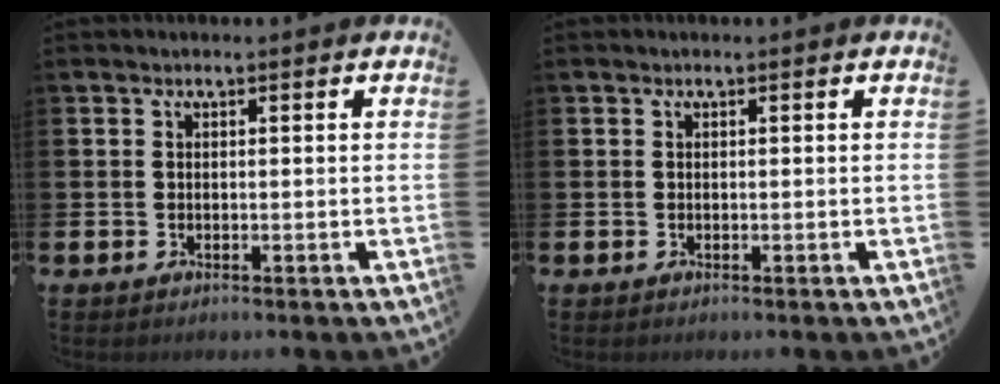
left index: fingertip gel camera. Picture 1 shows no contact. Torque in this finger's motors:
{"motor_torque": [-0.04, -0.04, 0.00, 0.01]}